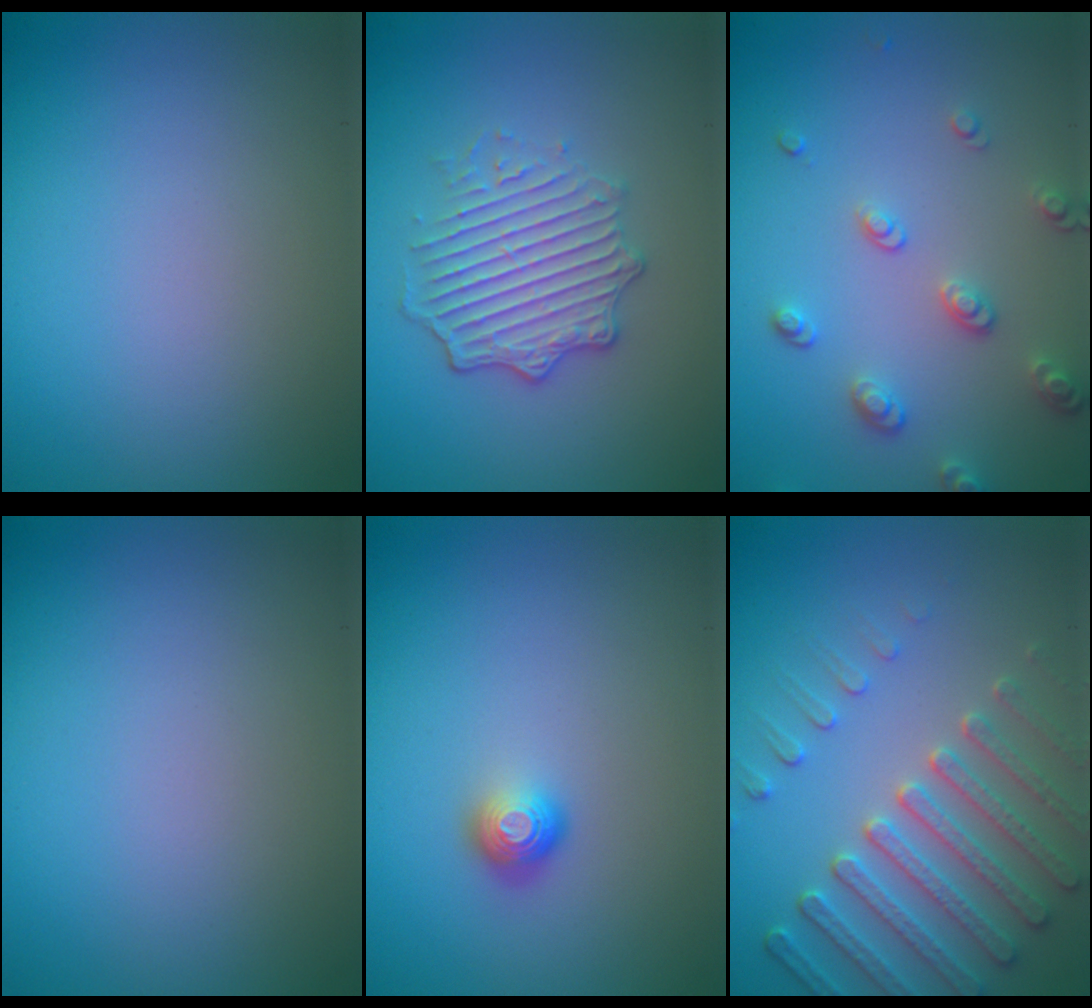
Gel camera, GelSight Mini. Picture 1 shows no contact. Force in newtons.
{"total": 4.5, "press": 3.5, "slide": 2.9}
{"total": 2.6, "press": 2.4, "slide": 0.9}
{"total": 0.0}
{"total": 1.7, "press": 1.3, "slide": 1.2}
{"total": 5.2, "press": 4.7, "slide": 2.2}